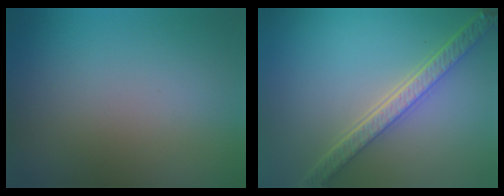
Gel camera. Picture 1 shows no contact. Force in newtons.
{"total": 5.3, "press": 4.0, "slide": 3.5}